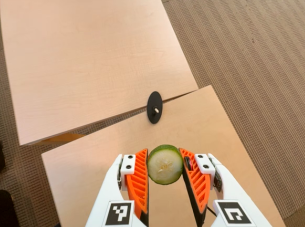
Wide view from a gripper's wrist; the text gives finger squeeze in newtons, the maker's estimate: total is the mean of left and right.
{"total": 12.2, "left": 12.8, "right": 11.6}